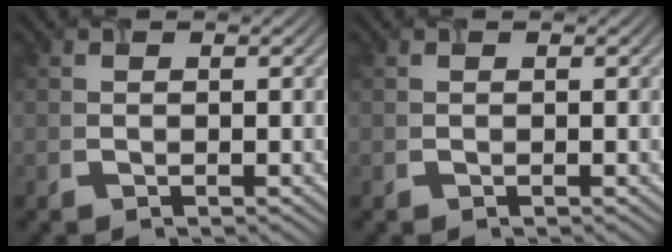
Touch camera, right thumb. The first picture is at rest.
{"total": 0.0}